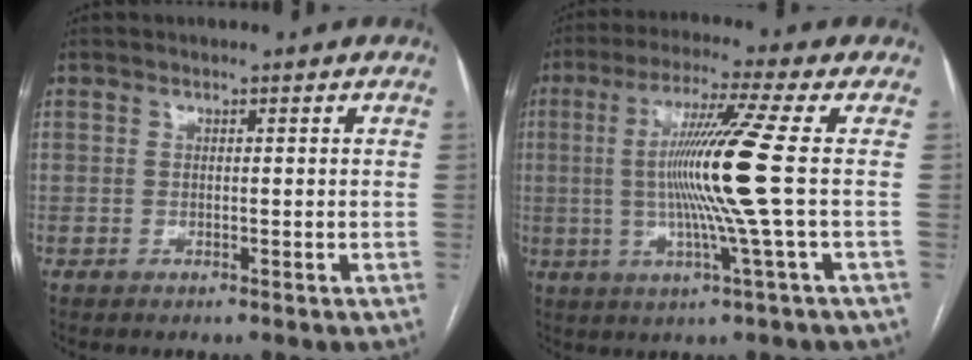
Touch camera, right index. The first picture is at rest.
{"total": 12.3, "force": [-0.1, -2.6, 12.0], "torque": [-0.229, -0.009, -0.003]}